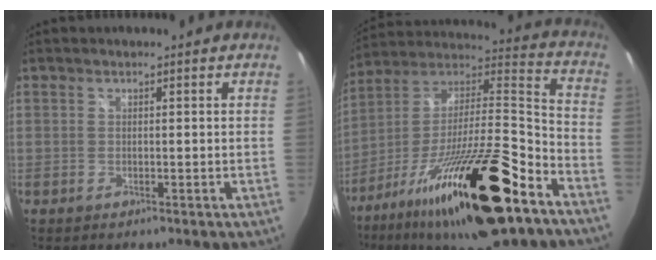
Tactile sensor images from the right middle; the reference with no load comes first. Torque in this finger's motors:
{"motor_torque": [1.28, -0.86, 1.05, 0.21]}